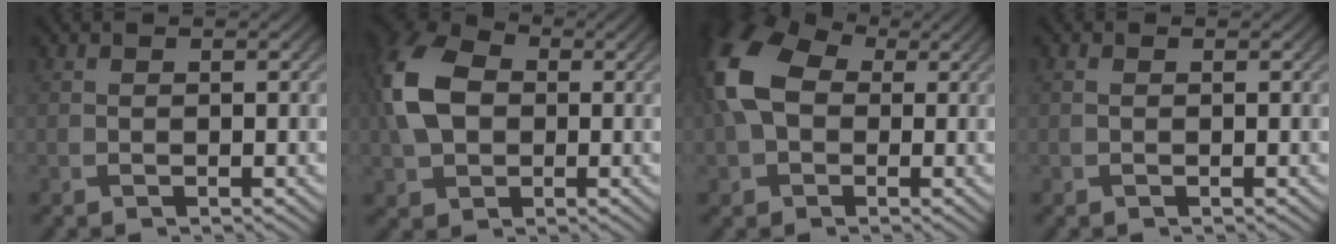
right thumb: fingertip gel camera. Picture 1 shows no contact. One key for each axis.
{"total": 10.2, "fx": 0.5, "fy": 7.4, "fz": 7.1, "tx": -0.185, "ty": 0.014, "tz": -0.004}
{"total": 11.6, "fx": 1.1, "fy": 8.2, "fz": 8.1, "tx": -0.217, "ty": 0.010, "tz": 0.009}
{"total": 0.7, "fx": 0.1, "fy": 0.5, "fz": 0.4, "tx": -0.011, "ty": 0.003, "tz": 0.001}